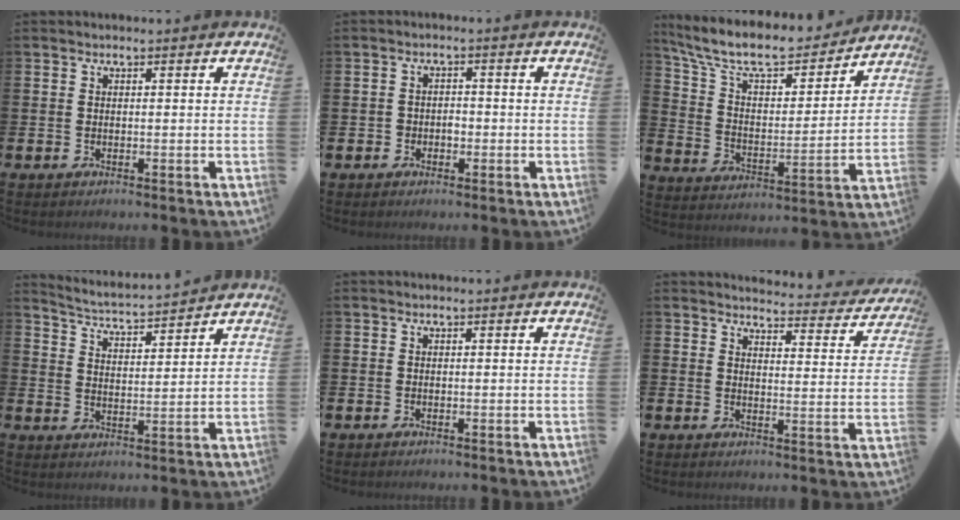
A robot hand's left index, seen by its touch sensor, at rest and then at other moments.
{"total": 1.7, "force": [-0.7, 1.4, 0.6], "torque": [-0.005, 0.000, -0.018]}
{"total": 10.4, "force": [9.2, 2.9, 3.9], "torque": [-0.116, -0.057, 0.157]}
{"total": 4.1, "force": [4.1, -0.1, 0.1], "torque": [-0.022, -0.035, 0.069]}
{"total": 0.0}
{"total": 3.6, "force": [3.5, 0.6, 0.5], "torque": [-0.011, -0.033, 0.054]}